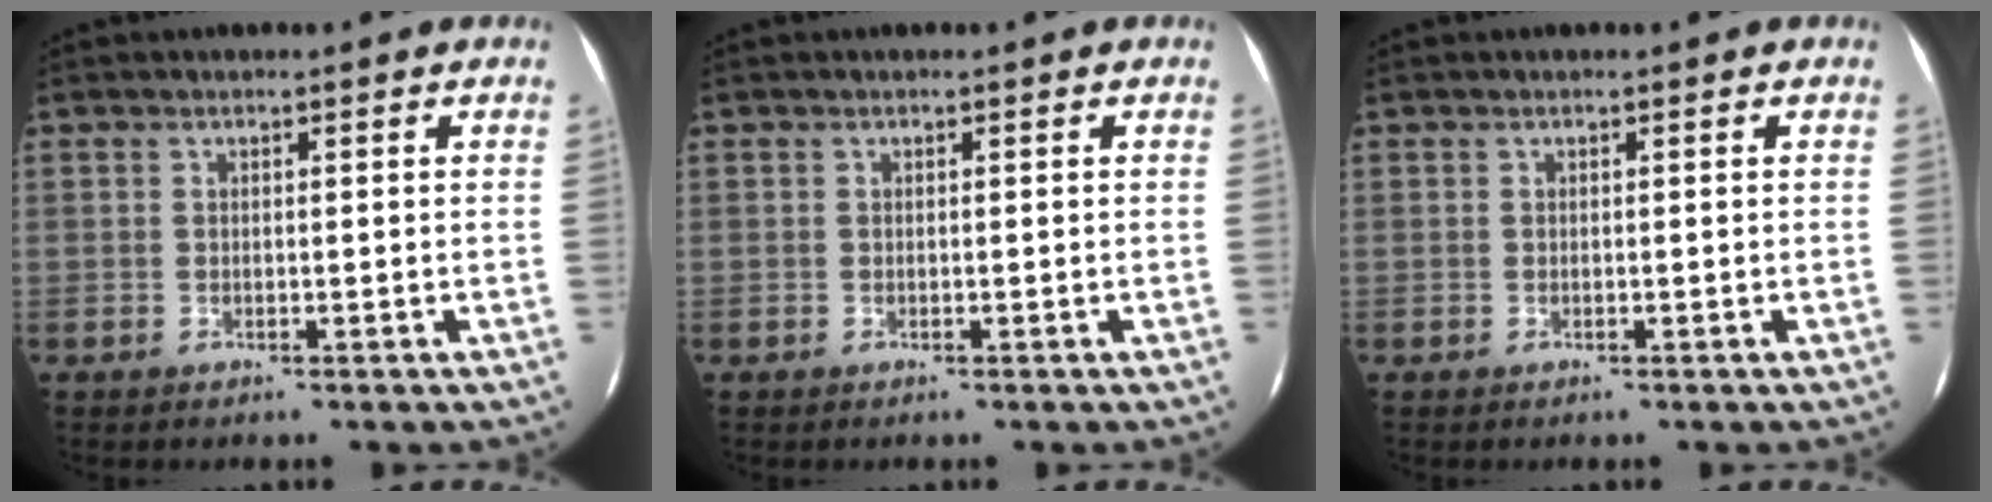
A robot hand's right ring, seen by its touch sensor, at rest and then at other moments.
{"total": 0.0}
{"total": 0.0}